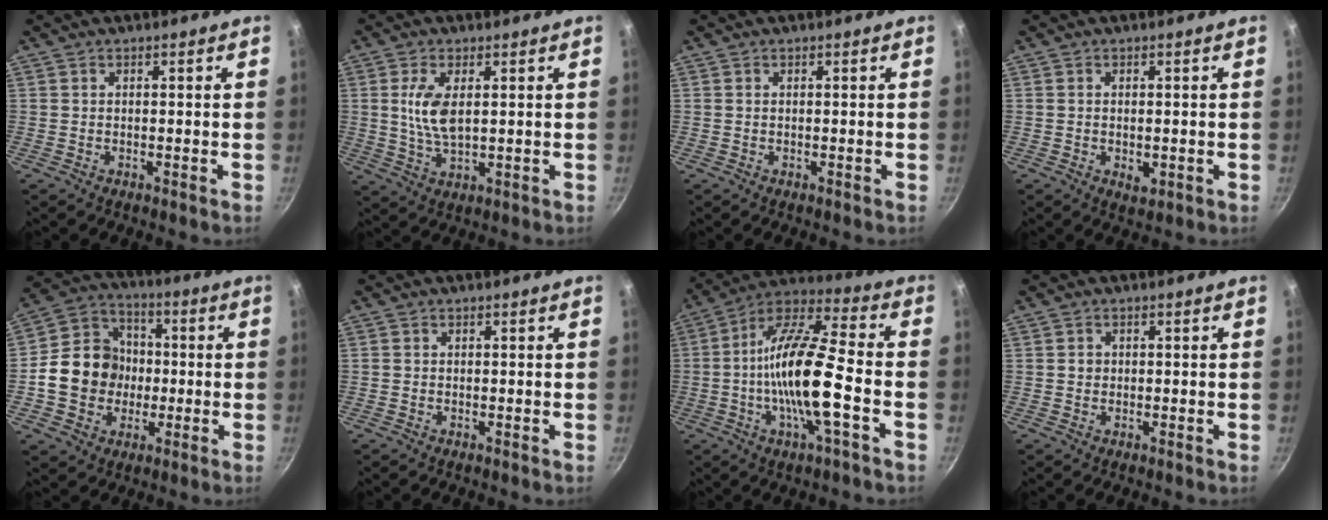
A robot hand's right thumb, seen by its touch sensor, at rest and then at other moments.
{"total": 7.1, "force": [1.4, 3.2, 6.1], "torque": [-0.119, -0.008, 0.030]}
{"total": 0.0}
{"total": 2.4, "force": [-0.4, 1.4, 1.9], "torque": [-0.029, -0.006, -0.005]}
{"total": 14.4, "force": [-1.5, 12.5, 7.0], "torque": [-0.091, 0.030, -0.038]}
{"total": 0.0}
{"total": 17.7, "force": [-3.7, 4.4, 16.7], "torque": [-0.306, 0.033, -0.085]}
{"total": 1.1, "force": [0.0, 1.0, 0.3], "torque": [-0.001, 0.003, 0.000]}